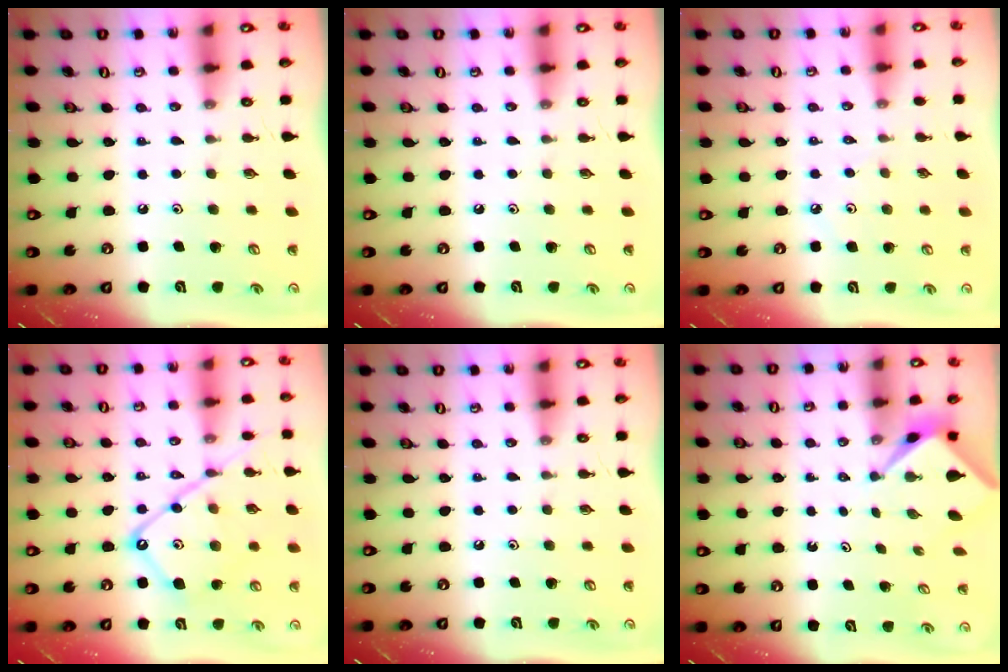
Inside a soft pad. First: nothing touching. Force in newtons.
{"total": 0.0}
{"total": 2.3, "press": 2.2, "slide": 0.5}
{"total": 15.2, "press": 15.1, "slide": 1.3}
{"total": 0.0}
{"total": 1.7, "press": 1.7, "slide": 0.2}